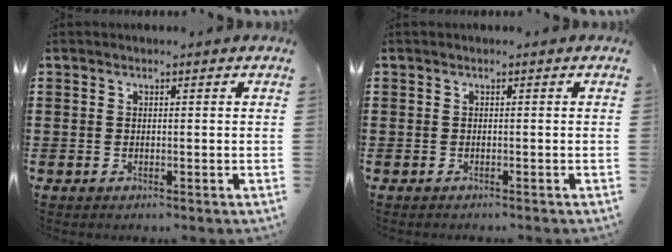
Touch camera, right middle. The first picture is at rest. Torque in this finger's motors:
{"motor_torque": [0.34, -0.49, 0.00, 0.02]}